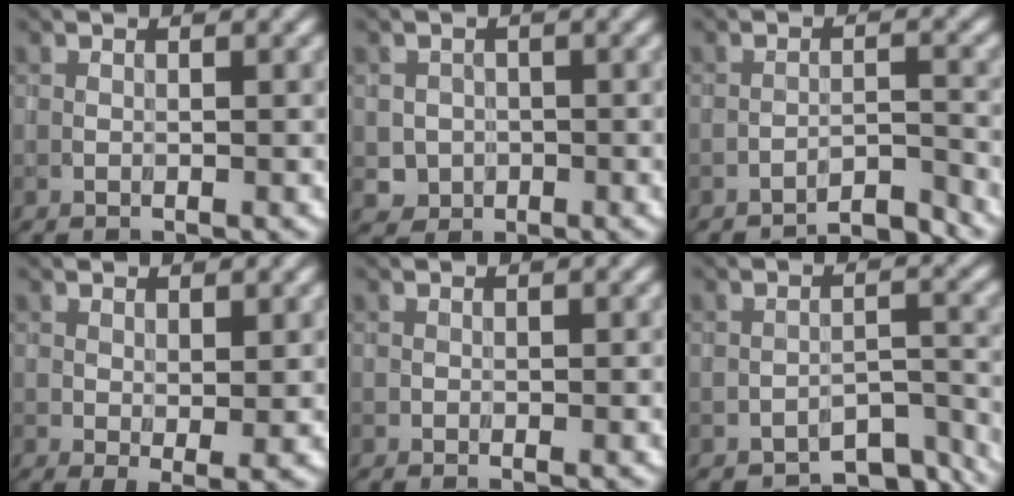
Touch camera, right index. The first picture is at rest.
{"total": 1.8, "force": [-0.5, 1.8, -0.1], "torque": [0.008, 0.001, -0.004]}
{"total": 3.7, "force": [-3.7, 0.2, 0.6], "torque": [0.003, 0.014, -0.056]}
{"total": 1.4, "force": [0.2, 0.4, 1.3], "torque": [-0.021, -0.004, 0.010]}
{"total": 0.0}
{"total": 4.6, "force": [-4.3, 1.2, 1.2], "torque": [-0.007, 0.003, -0.056]}